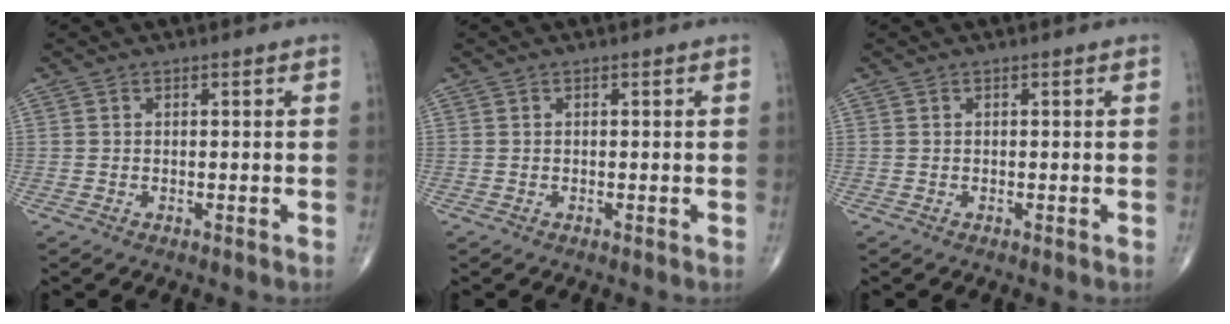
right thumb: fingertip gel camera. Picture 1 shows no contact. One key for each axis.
{"total": 0.0}
{"total": 0.0}